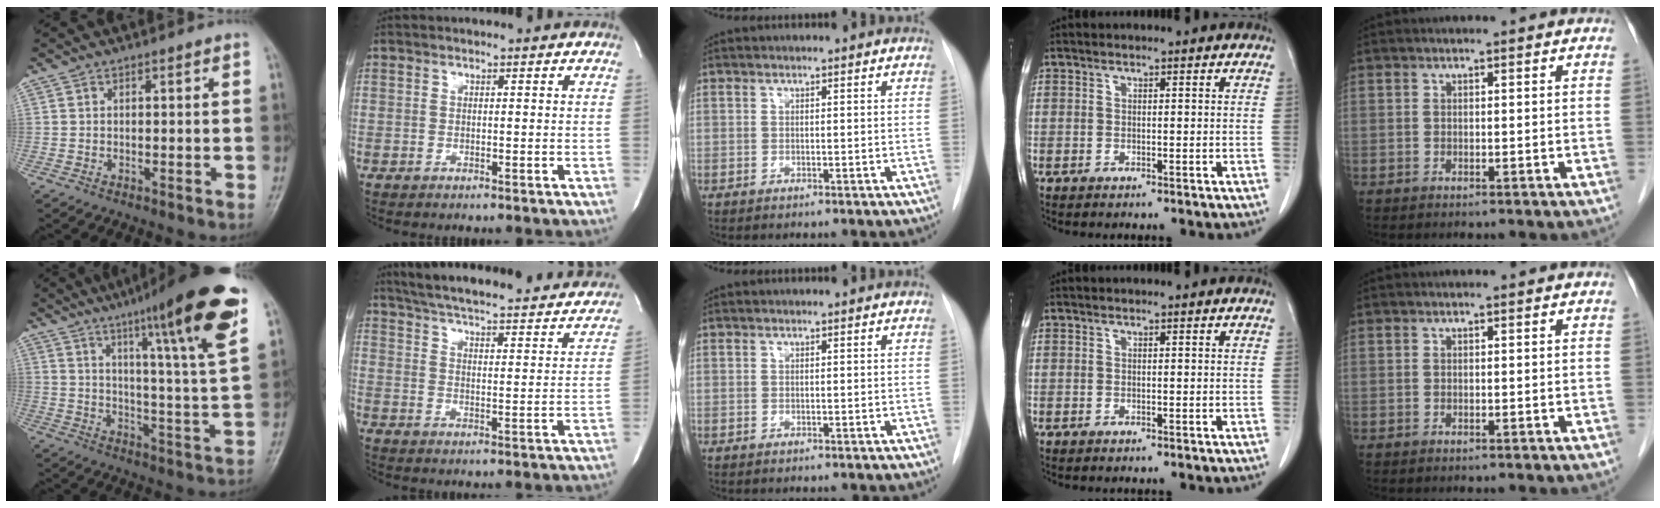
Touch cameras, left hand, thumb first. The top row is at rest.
{"thumb": {"total": 20.6, "force": [12.2, 1.1, 16.6], "torque": [-0.222, -0.051, 0.172]}, "index": {"total": 29.3, "force": [26.8, 4.6, 11.1], "torque": [-0.186, -0.038, 0.337]}}